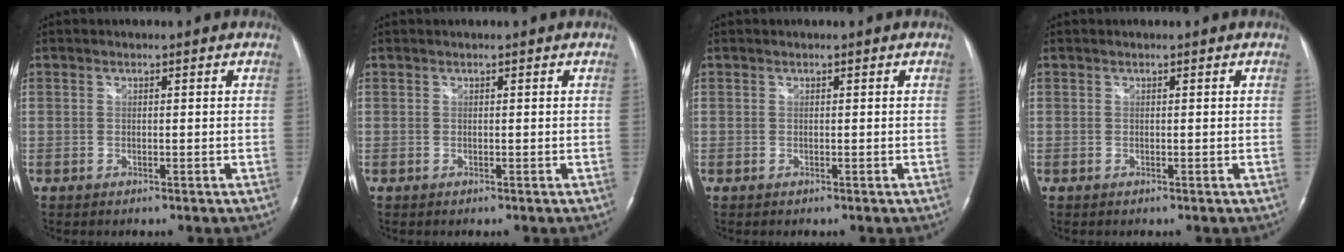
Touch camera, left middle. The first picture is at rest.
{"total": 0.0}
{"total": 0.0}
{"total": 0.0}